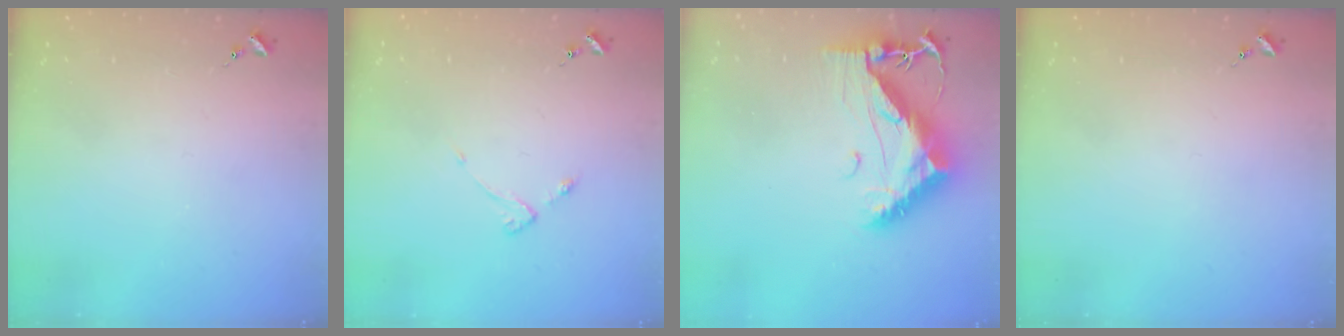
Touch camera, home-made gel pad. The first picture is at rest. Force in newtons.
{"total": 2.8, "press": 2.7, "slide": 0.5}
{"total": 13.2, "press": 13.2, "slide": 1.2}
{"total": 0.0}